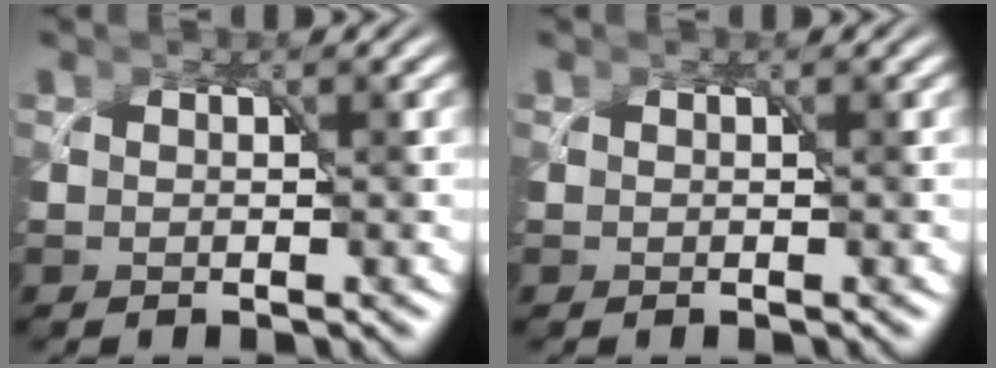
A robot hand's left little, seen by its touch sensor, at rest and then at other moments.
{"total": 0.0}